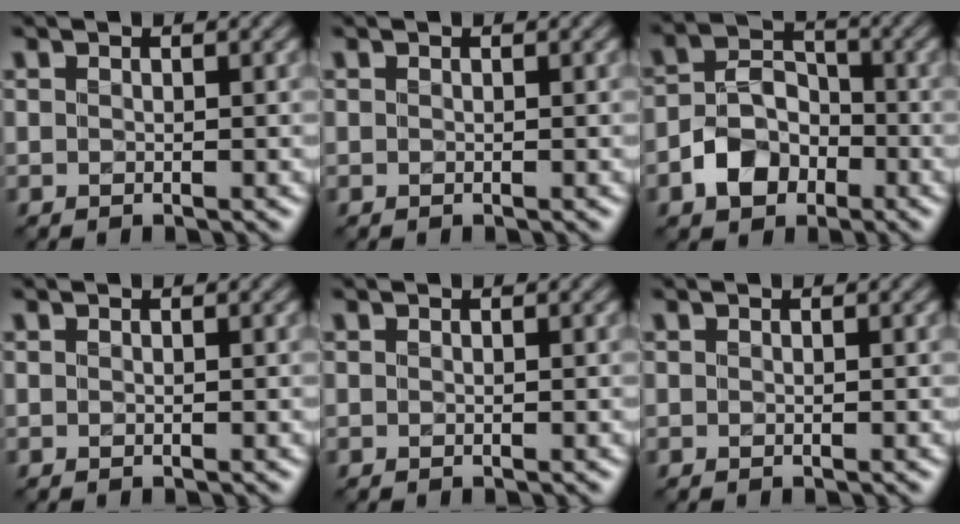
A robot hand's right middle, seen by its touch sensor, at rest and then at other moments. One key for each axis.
{"total": 0.0}
{"total": 4.5, "fx": -2.3, "fy": 3.3, "fz": 2.2, "tx": -0.037, "ty": 0.005, "tz": -0.048}
{"total": 0.0}
{"total": 0.0}
{"total": 0.0}